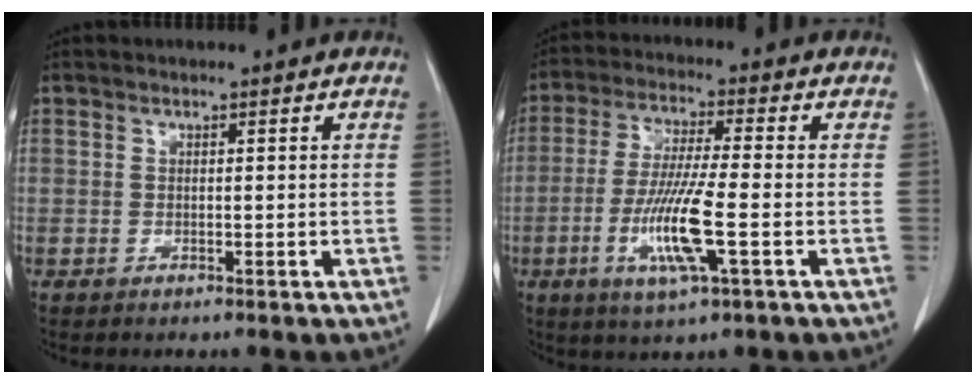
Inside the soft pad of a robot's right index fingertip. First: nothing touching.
{"total": 10.5, "force": [-3.0, 0.3, 10.1], "torque": [-0.204, -0.014, -0.058]}